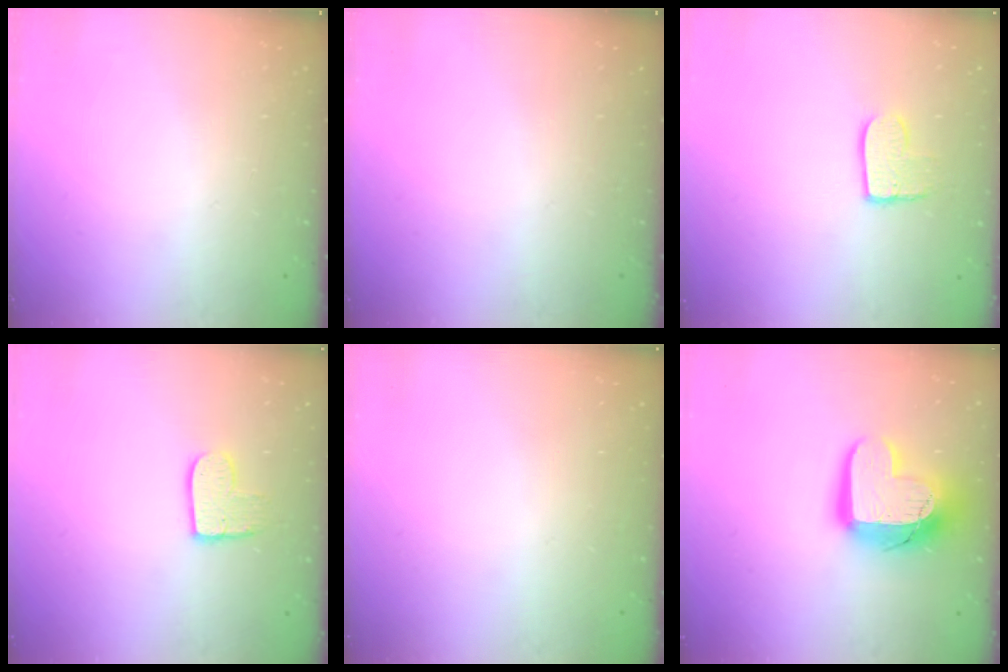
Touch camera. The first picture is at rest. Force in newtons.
{"total": 0.0}
{"total": 8.4, "press": 8.4, "slide": 0.6}
{"total": 9.1, "press": 9.0, "slide": 0.7}
{"total": 0.0}
{"total": 16.1, "press": 16.1, "slide": 1.1}